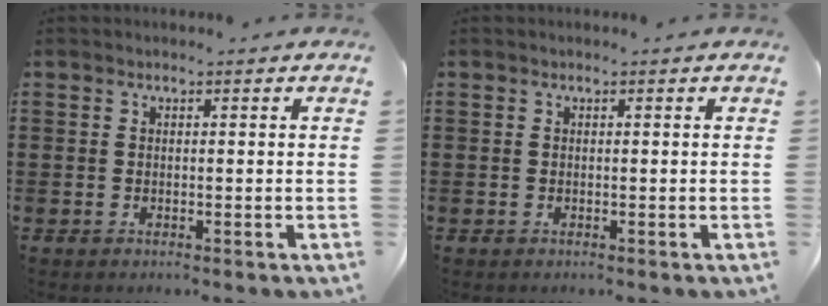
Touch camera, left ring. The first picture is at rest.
{"total": 0.0}